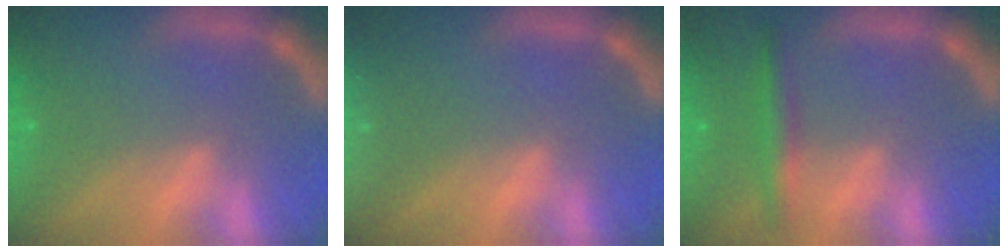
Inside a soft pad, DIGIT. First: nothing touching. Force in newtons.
{"total": 9.0}
{"total": 3.0}